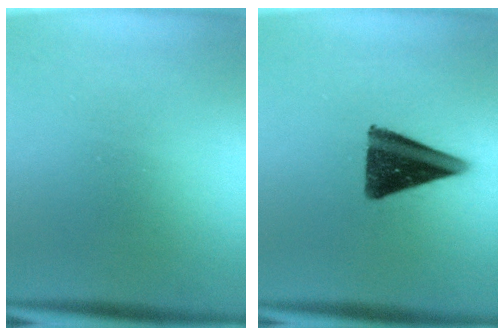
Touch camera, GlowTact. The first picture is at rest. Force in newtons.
{"total": 13.3}